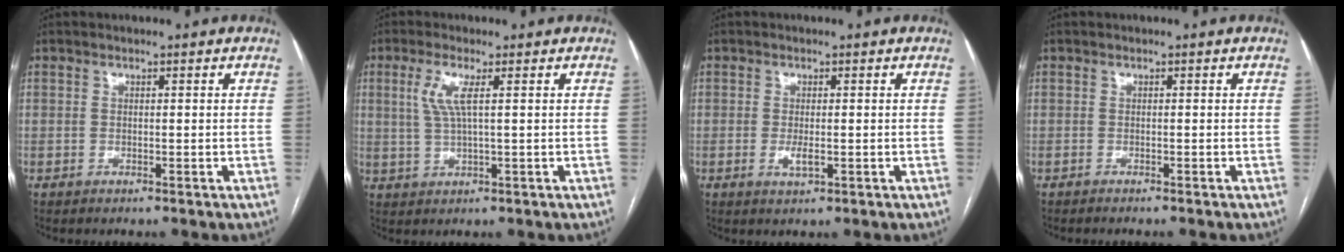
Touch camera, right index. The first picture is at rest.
{"total": 4.3, "force": [1.3, 0.3, 4.1], "torque": [-0.095, 0.003, 0.031]}
{"total": 2.1, "force": [-0.5, 0.6, 1.9], "torque": [-0.039, -0.004, -0.006]}
{"total": 2.7, "force": [-2.4, 0.2, 1.2], "torque": [-0.016, -0.003, -0.028]}